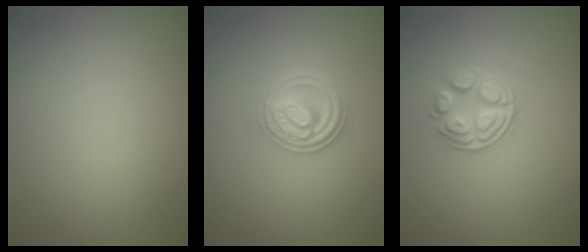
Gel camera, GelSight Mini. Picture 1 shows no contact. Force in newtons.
{"total": 3.0, "press": 2.8, "slide": 0.9}
{"total": 3.1, "press": 2.6, "slide": 1.8}